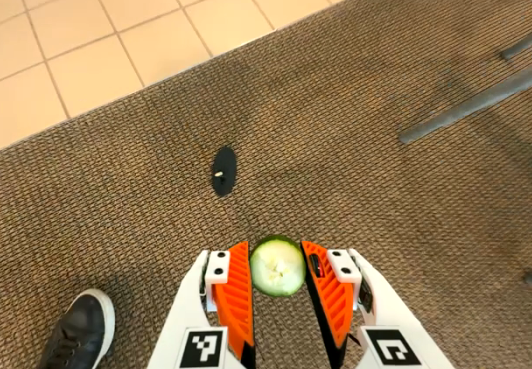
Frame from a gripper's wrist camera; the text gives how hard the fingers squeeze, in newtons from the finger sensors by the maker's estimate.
{"total": 7.1, "left": 7.1, "right": 7.1}